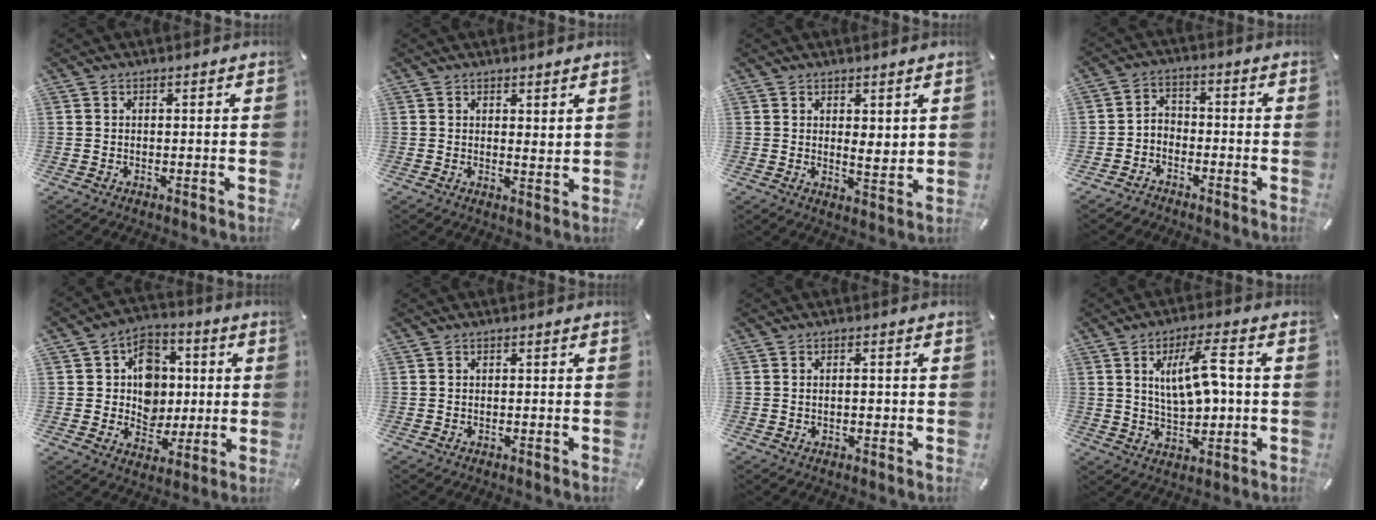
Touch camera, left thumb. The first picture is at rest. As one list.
[{"total": 2.1, "force": [2.0, 0.8, 0.2], "torque": [0.003, -0.011, 0.036]}, {"total": 3.5, "force": [2.5, 1.8, 1.7], "torque": [-0.021, -0.016, 0.044]}, {"total": 4.1, "force": [-3.2, 2.6, 0.6], "torque": [-0.015, 0.012, -0.066]}, {"total": 11.2, "force": [0.8, 10.2, 4.6], "torque": [-0.055, -0.001, 0.018]}, {"total": 0.0}, {"total": 1.7, "force": [-0.1, 0.9, 1.4], "torque": [-0.028, 0.003, -0.004]}, {"total": 11.1, "force": [2.1, 4.7, 9.8], "torque": [-0.166, 0.003, 0.031]}]